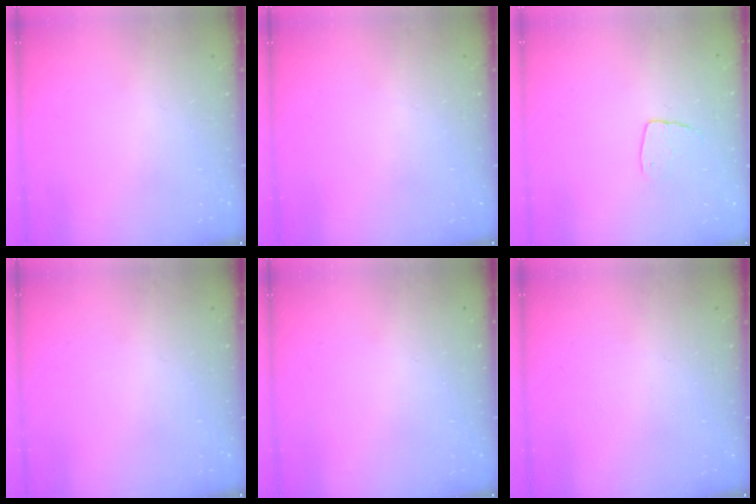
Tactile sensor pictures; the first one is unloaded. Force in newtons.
{"total": 0.0}
{"total": 6.0, "press": 6.0, "slide": 0.3}
{"total": 0.0}
{"total": 0.0}
{"total": 0.0}